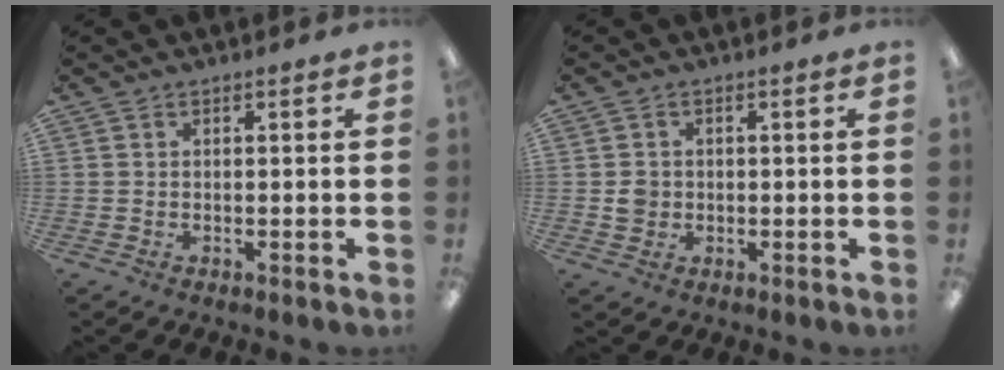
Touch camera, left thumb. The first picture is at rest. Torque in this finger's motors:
{"motor_torque": [-0.01, -0.01, -0.02, -0.10, -0.03]}